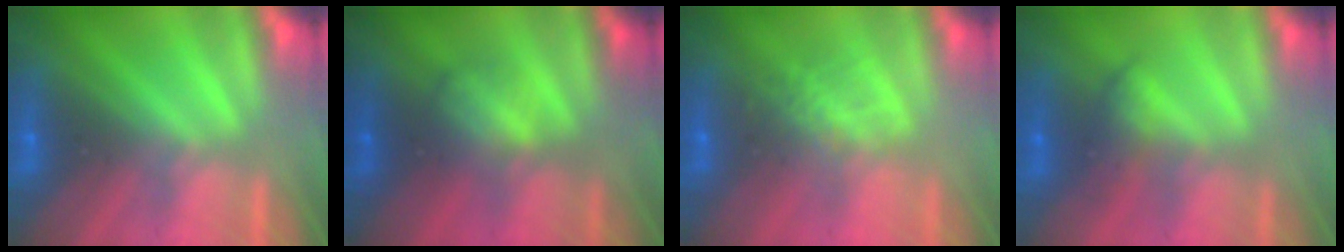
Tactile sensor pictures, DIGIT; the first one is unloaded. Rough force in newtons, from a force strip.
{"total": 2.0}
{"total": 2.8}
{"total": 2.9}